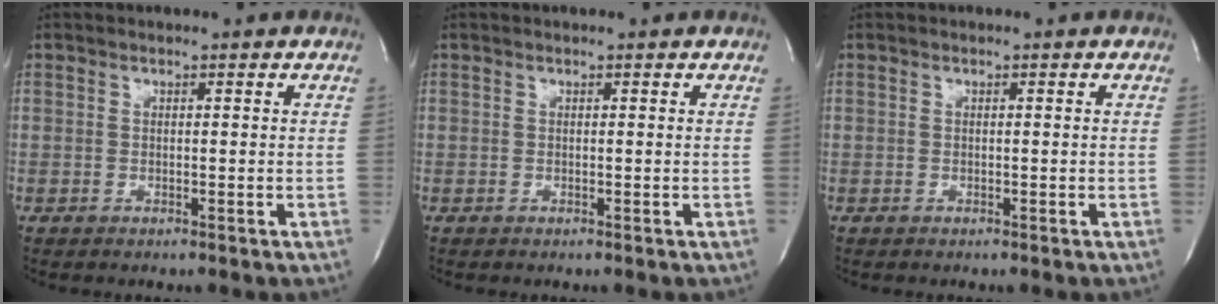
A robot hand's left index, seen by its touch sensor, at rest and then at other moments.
{"total": 0.0}
{"total": 0.0}